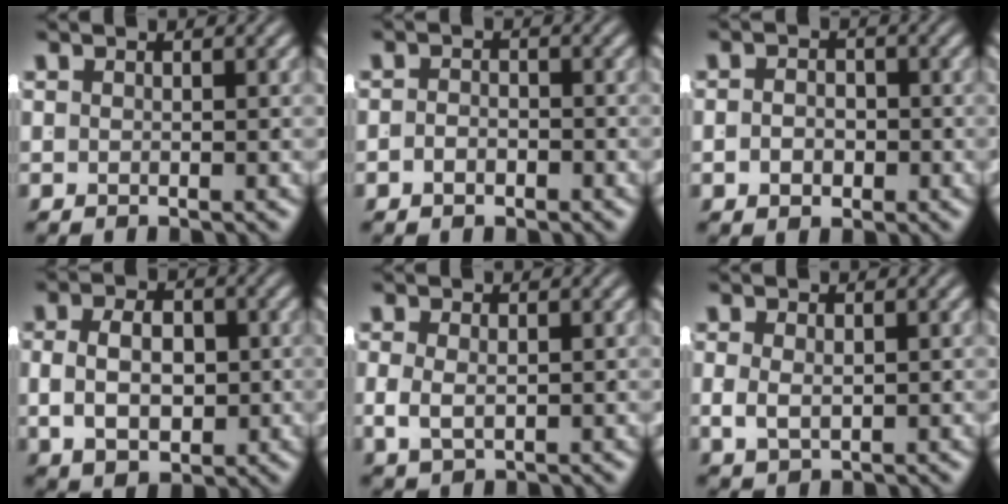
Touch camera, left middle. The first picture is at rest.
{"total": 1.5, "force": [-1.2, 0.8, 0.6], "torque": [-0.005, 0.001, -0.023]}
{"total": 2.1, "force": [-0.7, 1.5, 1.3], "torque": [-0.014, 0.002, -0.014]}
{"total": 6.2, "force": [-0.4, 4.2, 4.5], "torque": [-0.065, -0.003, 0.001]}
{"total": 1.9, "force": [0.0, 1.2, 1.5], "torque": [-0.036, -0.007, 0.010]}
{"total": 1.7, "force": [0.2, 1.1, 1.3], "torque": [-0.031, -0.006, 0.014]}